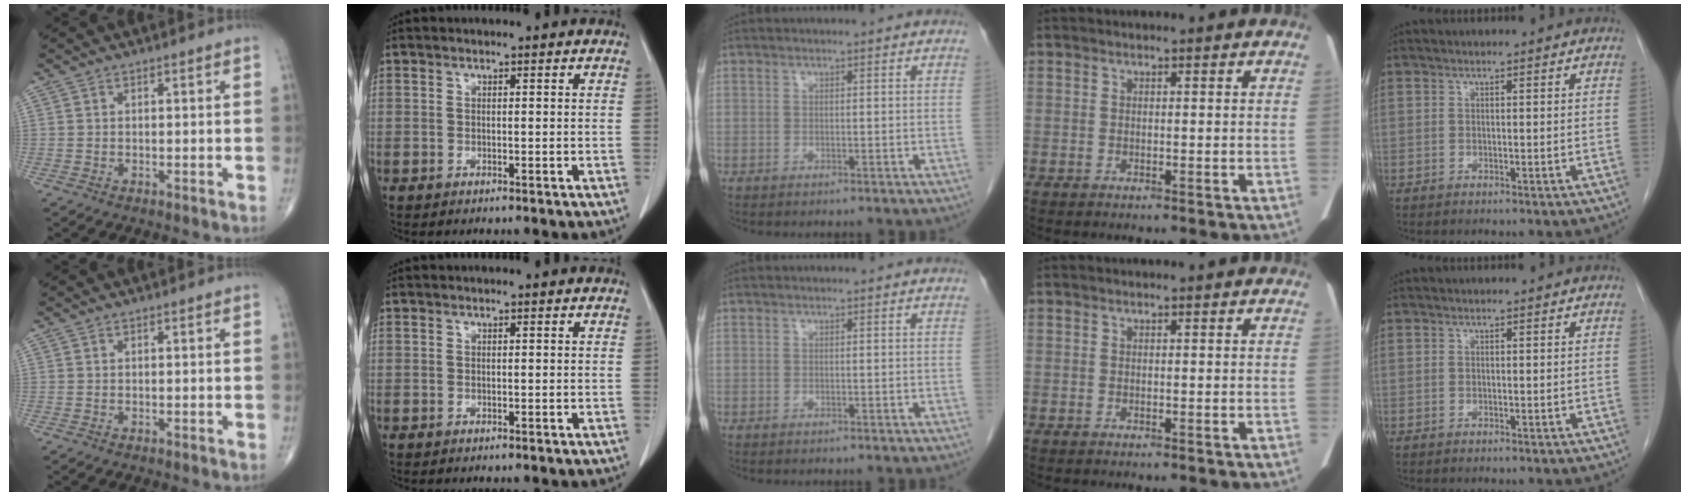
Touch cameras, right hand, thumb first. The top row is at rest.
{}